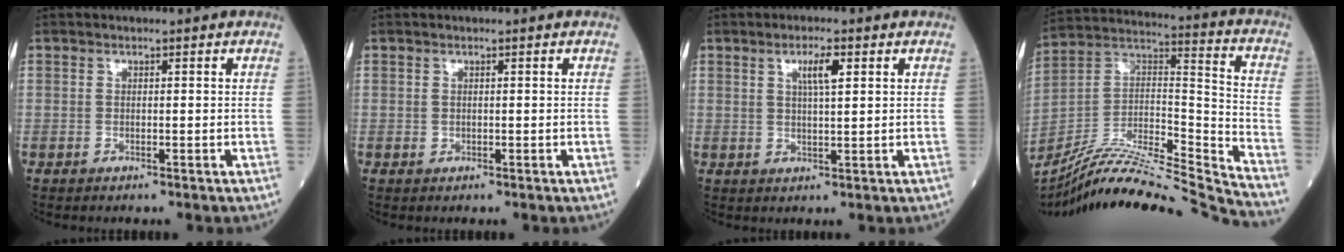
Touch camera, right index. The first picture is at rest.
{"total": 0.0}
{"total": 3.8, "force": [1.6, 0.4, 3.4], "torque": [-0.061, 0.002, 0.027]}
{"total": 26.1, "force": [-24.5, -1.5, 9.0], "torque": [-0.156, -0.005, -0.398]}